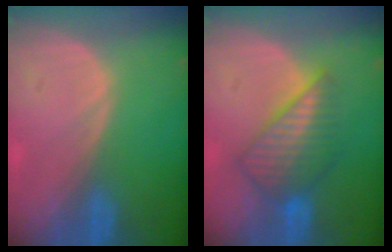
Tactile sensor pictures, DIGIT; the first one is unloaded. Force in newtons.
{"total": 7.1, "press": 6.8, "slide": 1.9}